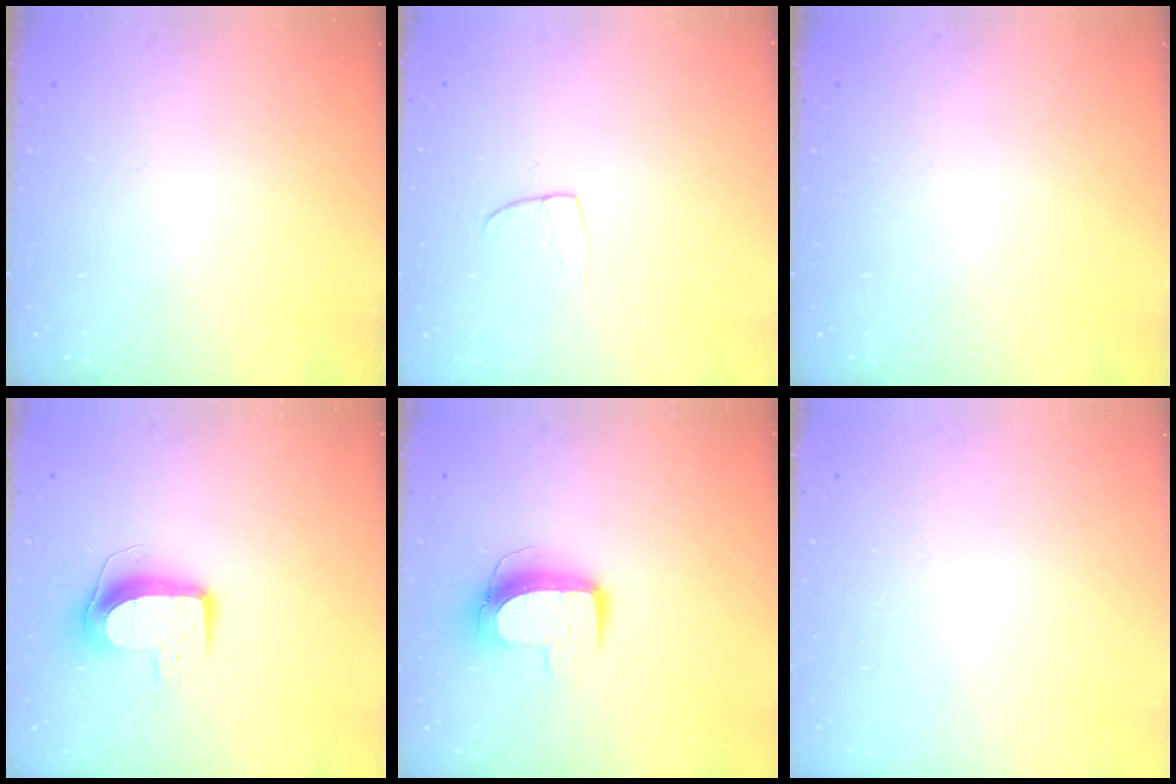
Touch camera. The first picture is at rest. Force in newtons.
{"total": 3.3, "press": 3.3, "slide": 0.2}
{"total": 0.0}
{"total": 9.2, "press": 9.1, "slide": 0.5}
{"total": 10.2, "press": 10.2, "slide": 0.6}
{"total": 0.0}